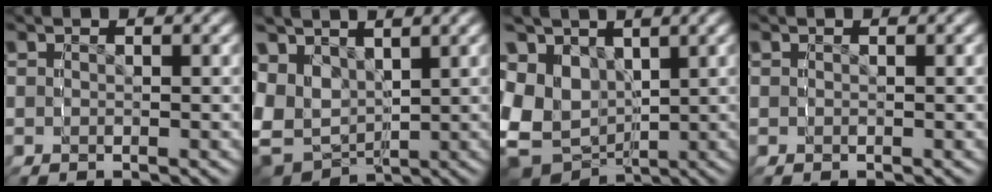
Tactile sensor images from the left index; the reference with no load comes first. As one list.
[{"total": 7.6, "force": [0.9, 6.3, 4.2], "torque": [-0.117, -0.036, 0.026]}, {"total": 11.2, "force": [-0.5, 9.5, 6.0], "torque": [-0.163, -0.051, 0.009]}, {"total": 0.0}]